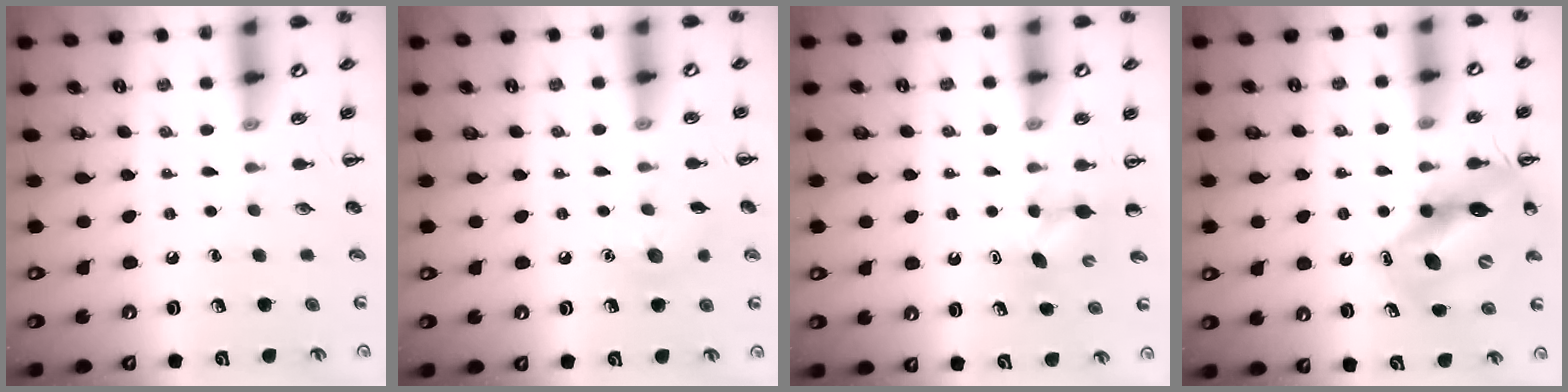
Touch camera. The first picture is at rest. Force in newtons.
{"total": 6.1, "press": 6.0, "slide": 1.3}
{"total": 3.5, "press": 3.3, "slide": 1.0}
{"total": 13.0, "press": 12.5, "slide": 3.8}